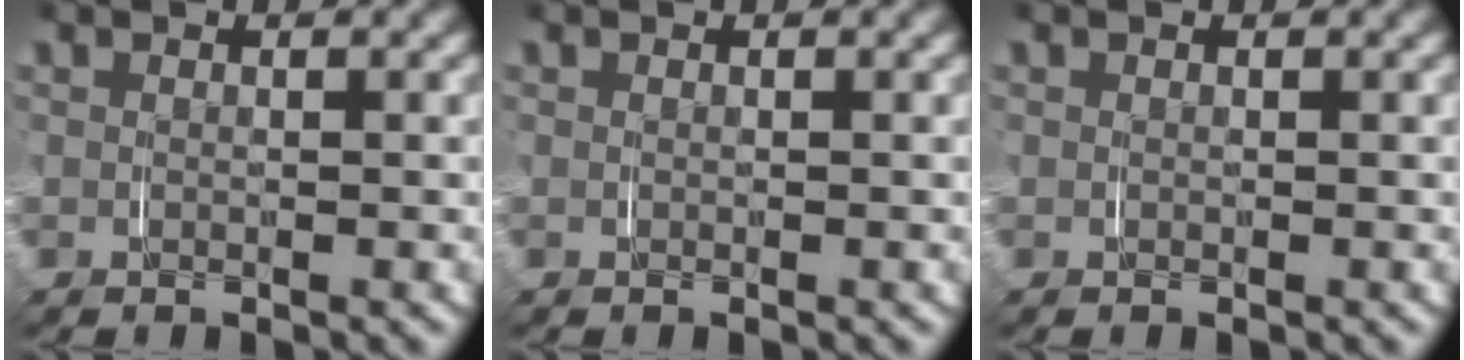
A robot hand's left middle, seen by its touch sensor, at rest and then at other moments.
{"total": 0.0}
{"total": 0.0}